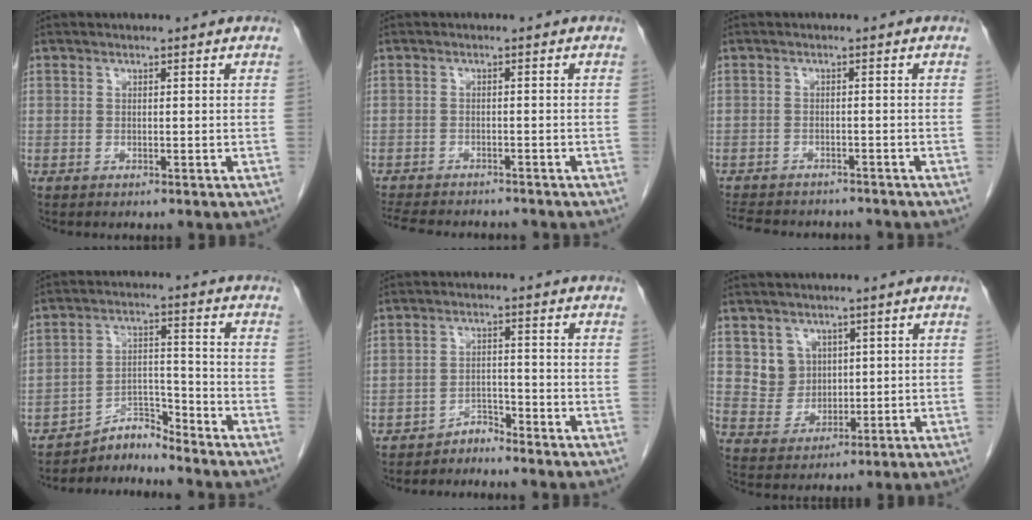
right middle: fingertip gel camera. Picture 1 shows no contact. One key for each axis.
{"total": 11.1, "fx": -10.0, "fy": 2.9, "fz": 4.0, "tx": -0.081, "ty": -0.007, "tz": -0.137}
{"total": 11.7, "fx": -10.3, "fy": 3.8, "fz": 3.8, "tx": -0.083, "ty": 0.001, "tz": -0.135}
{"total": 5.0, "fx": -4.9, "fy": -0.1, "fz": -0.9, "tx": 0.020, "ty": 0.017, "tz": -0.082}
{"total": 2.5, "fx": -2.5, "fy": 0.4, "fz": -0.3, "tx": 0.012, "ty": -0.006, "tz": -0.043}
{"total": 4.9, "fx": 2.0, "fy": 4.4, "fz": 0.7, "tx": -0.017, "ty": 0.009, "tz": 0.045}